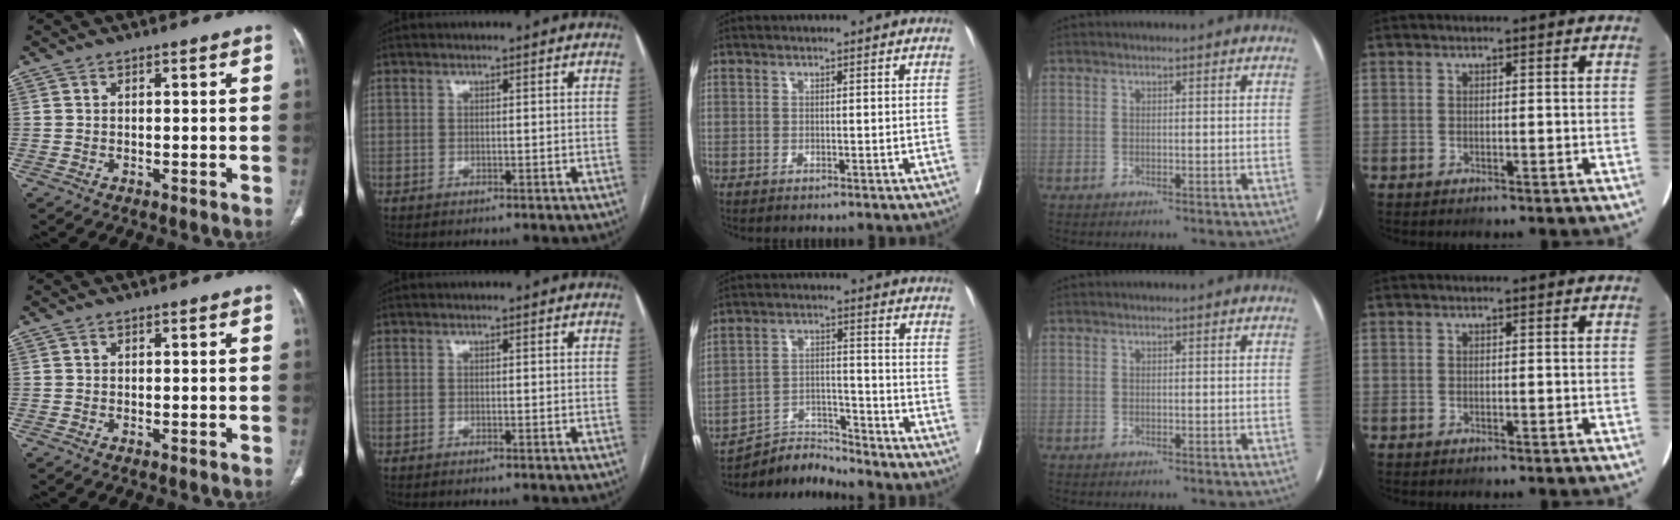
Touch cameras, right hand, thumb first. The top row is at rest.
{"middle": {"total": 3.9, "force": [-3.3, -0.9, -1.8], "torque": [0.032, 0.010, -0.059]}}